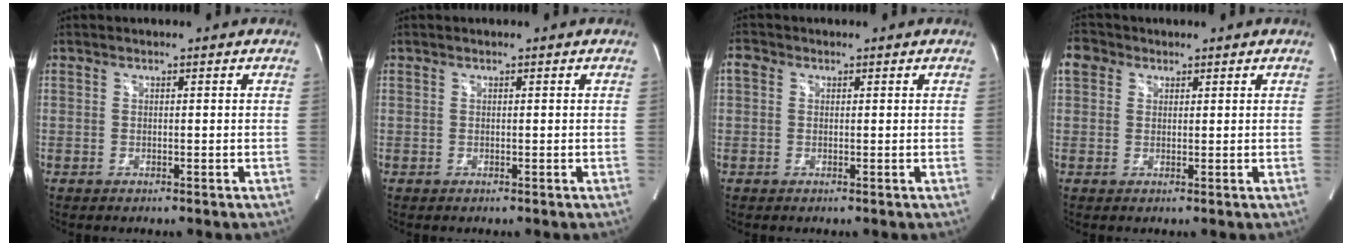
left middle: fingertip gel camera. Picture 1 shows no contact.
{"total": 0.0}
{"total": 1.6, "force": [0.5, 1.3, 0.7], "torque": [-0.015, 0.012, 0.006]}
{"total": 3.5, "force": [1.7, 2.8, 1.1], "torque": [-0.028, 0.018, 0.034]}